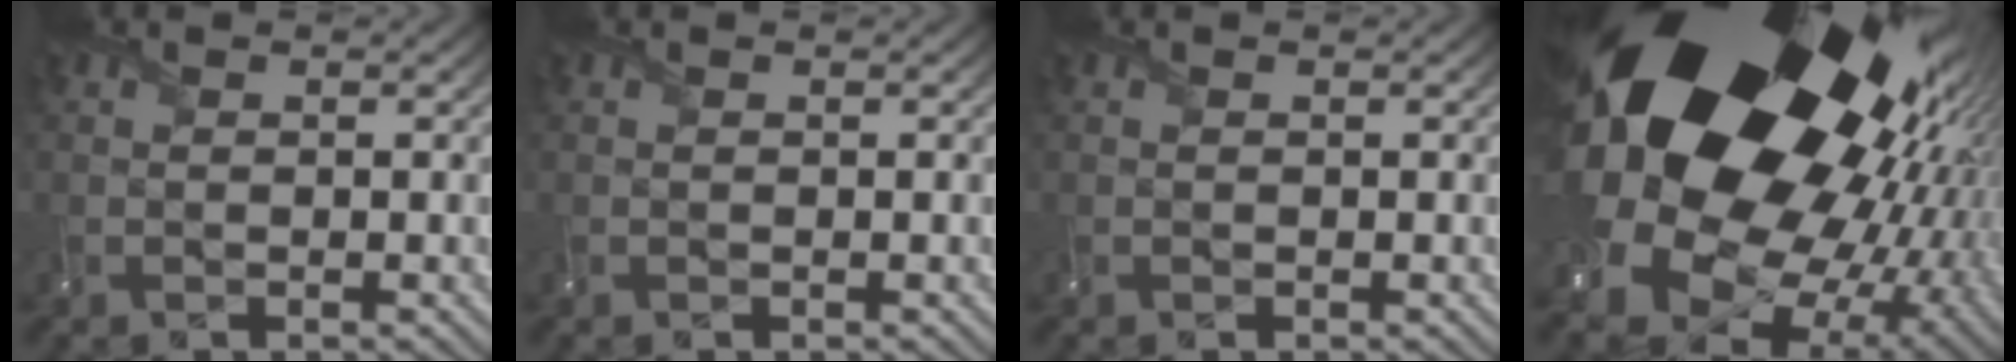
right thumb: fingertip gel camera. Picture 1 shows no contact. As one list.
[{"total": 0.0}, {"total": 0.0}, {"total": 24.0, "force": [6.2, 17.3, 15.5], "torque": [-0.324, -0.049, 0.124]}]